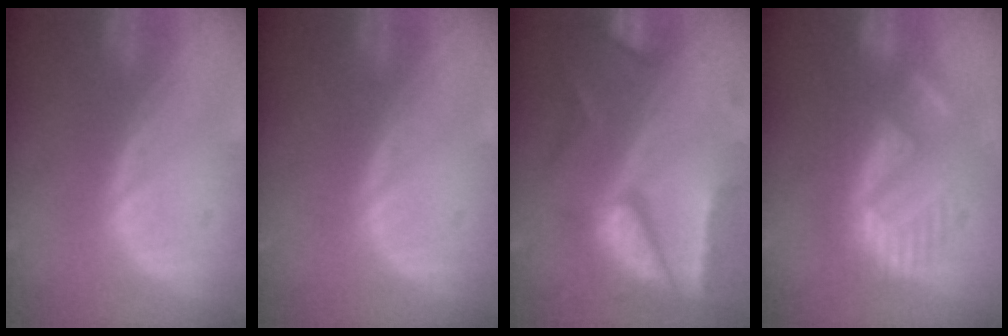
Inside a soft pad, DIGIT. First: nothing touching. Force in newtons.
{"total": 0.0}
{"total": 10.3, "press": 8.8, "slide": 5.5}
{"total": 9.0, "press": 8.1, "slide": 4.0}